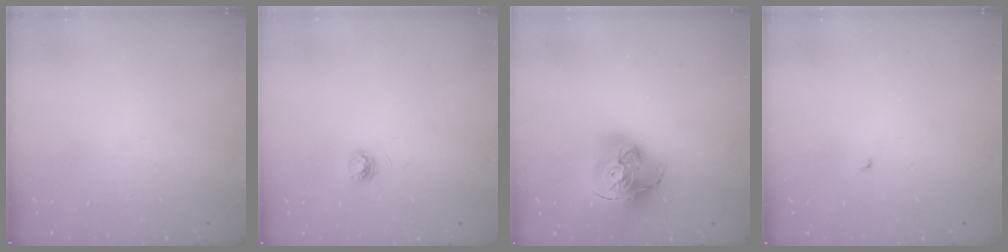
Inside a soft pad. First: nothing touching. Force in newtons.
{"total": 3.9, "press": 3.9, "slide": 0.4}
{"total": 18.6, "press": 18.5, "slide": 2.0}
{"total": 1.9, "press": 1.9, "slide": 0.3}